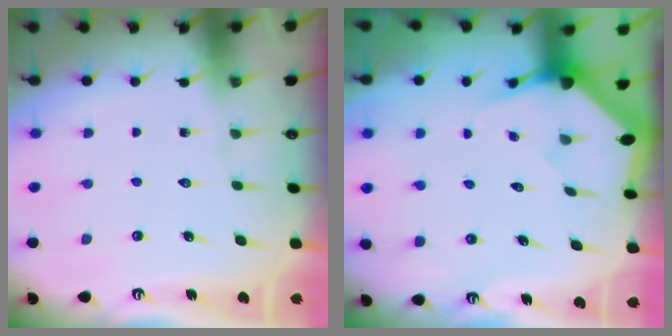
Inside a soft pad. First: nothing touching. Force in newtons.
{"total": 2.9, "press": 2.9, "slide": 0.2}